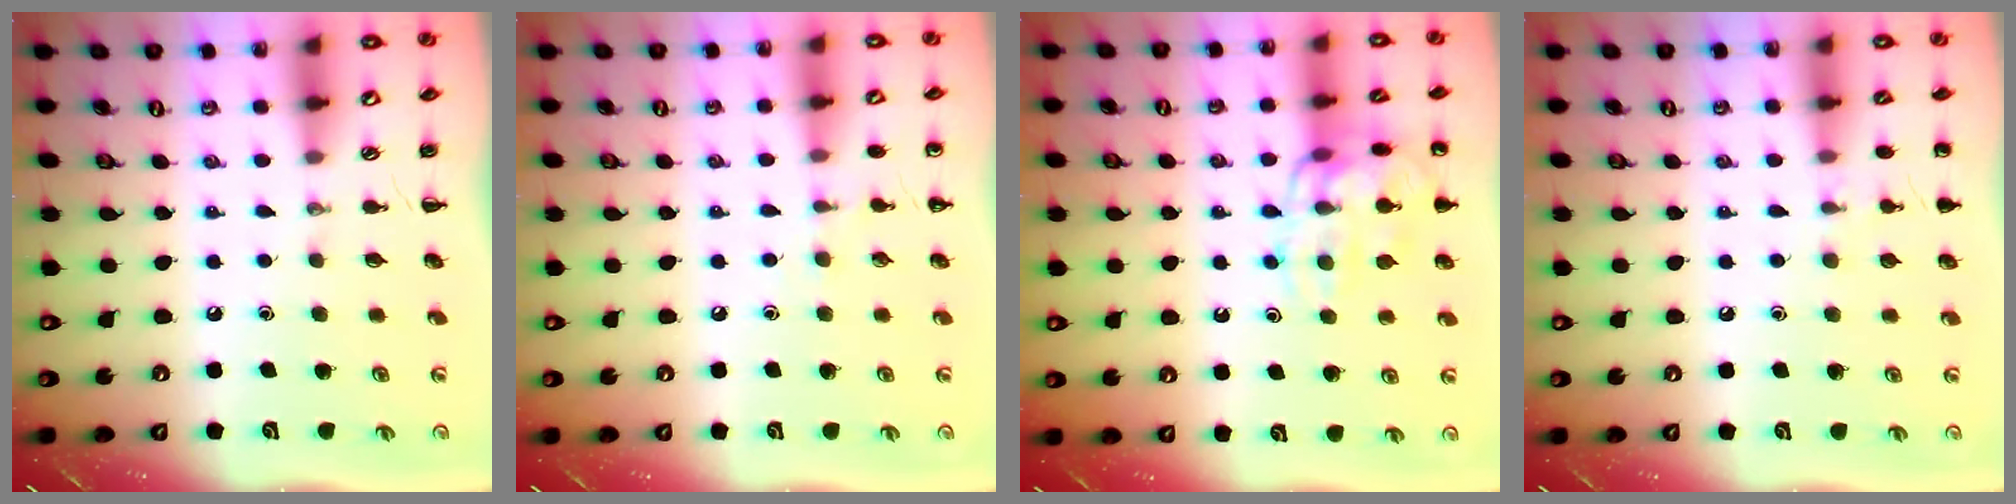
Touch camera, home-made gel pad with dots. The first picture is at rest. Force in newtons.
{"total": 5.5, "press": 5.3, "slide": 1.6}
{"total": 14.2, "press": 14.1, "slide": 1.2}
{"total": 6.6, "press": 6.4, "slide": 1.9}